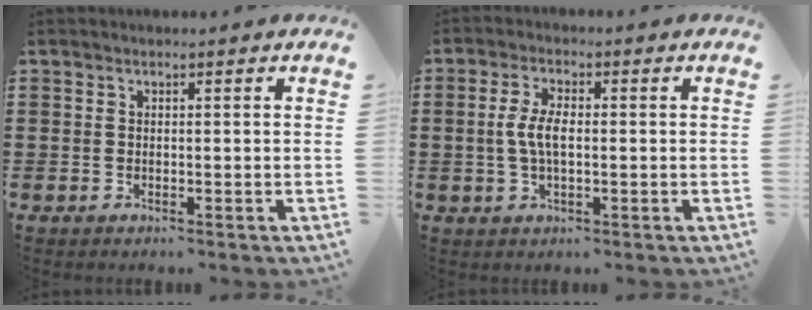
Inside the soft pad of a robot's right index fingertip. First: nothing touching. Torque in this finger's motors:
{"motor_torque": [1.28, -0.02, 0.65, 0.19]}